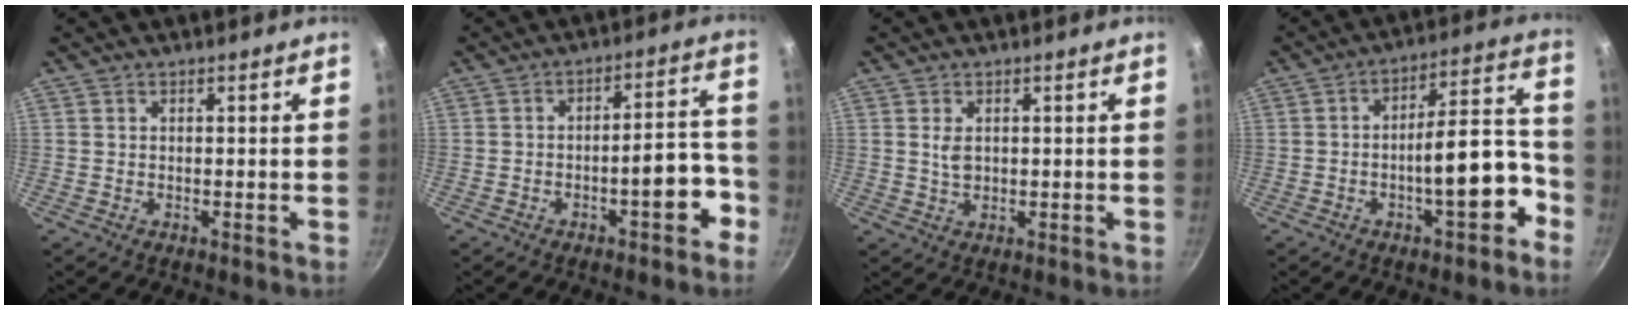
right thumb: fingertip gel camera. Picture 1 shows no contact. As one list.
[{"total": 8.4, "force": [-4.1, 2.9, 6.7], "torque": [-0.066, 0.058, -0.050]}, {"total": 2.7, "force": [0.6, 1.8, 2.0], "torque": [-0.032, -0.006, 0.012]}, {"total": 13.0, "force": [-5.2, 4.7, 10.9], "torque": [-0.121, 0.066, -0.076]}]